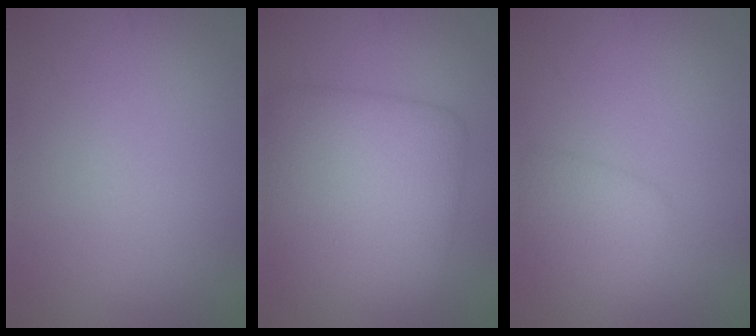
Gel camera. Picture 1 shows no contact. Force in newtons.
{"total": 8.2, "press": 8.2, "slide": 0.1}
{"total": 2.6, "press": 2.6, "slide": 0.0}